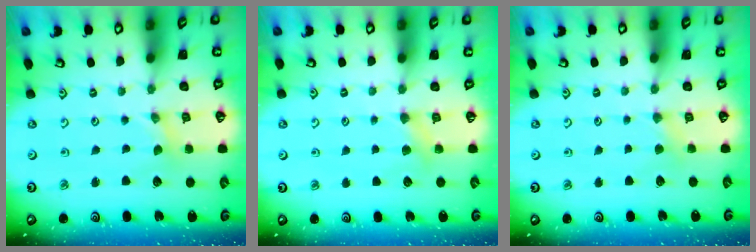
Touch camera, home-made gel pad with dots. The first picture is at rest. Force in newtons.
{"total": 4.8, "press": 4.7, "slide": 0.7}
{"total": 2.5, "press": 2.5, "slide": 0.3}